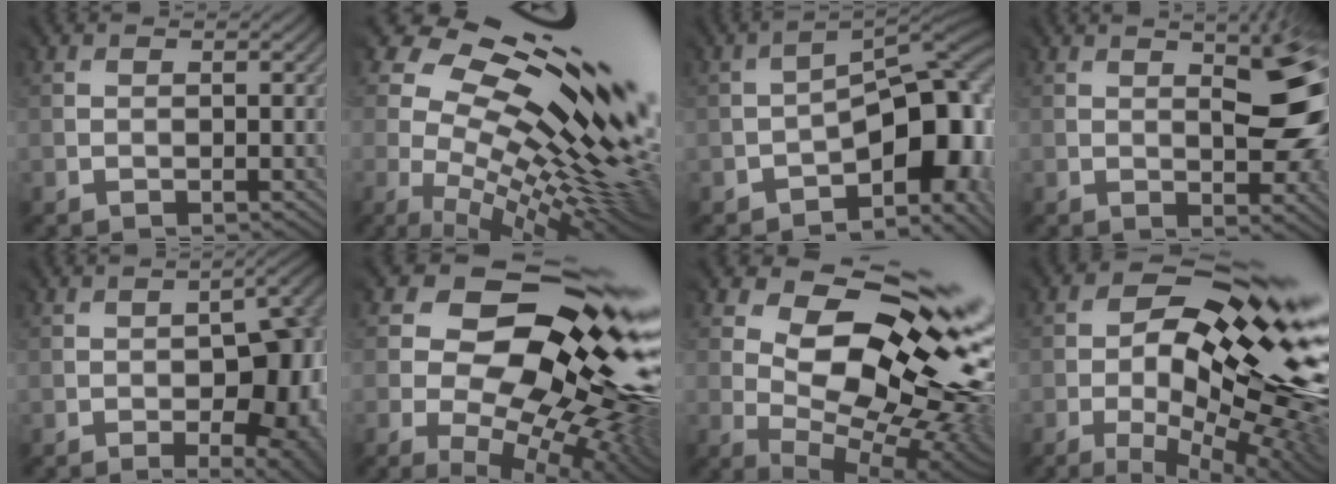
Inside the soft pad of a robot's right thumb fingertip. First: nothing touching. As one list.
[{"total": 18.4, "force": [5.4, 8.1, 15.7], "torque": [-0.254, 0.023, 0.091]}, {"total": 10.5, "force": [-4.2, 5.4, 7.9], "torque": [-0.093, -0.003, -0.072]}, {"total": 10.8, "force": [0.7, 4.6, 9.7], "torque": [-0.104, 0.009, 0.006]}, {"total": 14.3, "force": [-4.2, 7.0, 11.7], "torque": [-0.112, -0.011, -0.028]}, {"total": 18.0, "force": [3.4, 10.6, 14.2], "torque": [-0.205, 0.003, 0.064]}, {"total": 15.6, "force": [3.9, 8.2, 12.7], "torque": [-0.172, 0.007, 0.069]}, {"total": 17.8, "force": [-1.1, 7.3, 16.2], "torque": [-0.236, -0.001, -0.021]}]